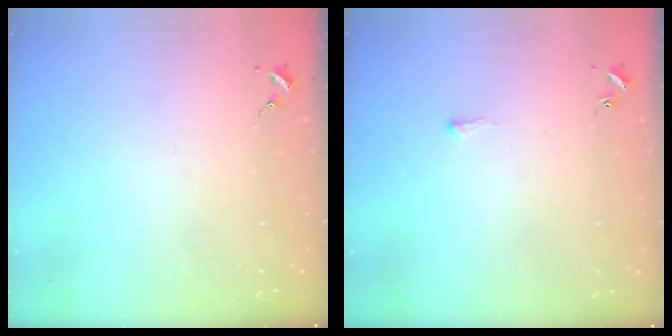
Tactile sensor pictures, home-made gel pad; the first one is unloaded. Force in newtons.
{"total": 1.5, "press": 1.5, "slide": 0.4}